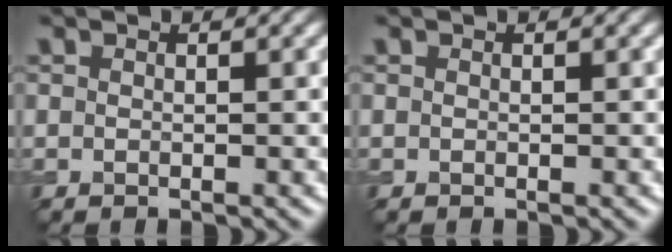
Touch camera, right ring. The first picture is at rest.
{"total": 0.0}